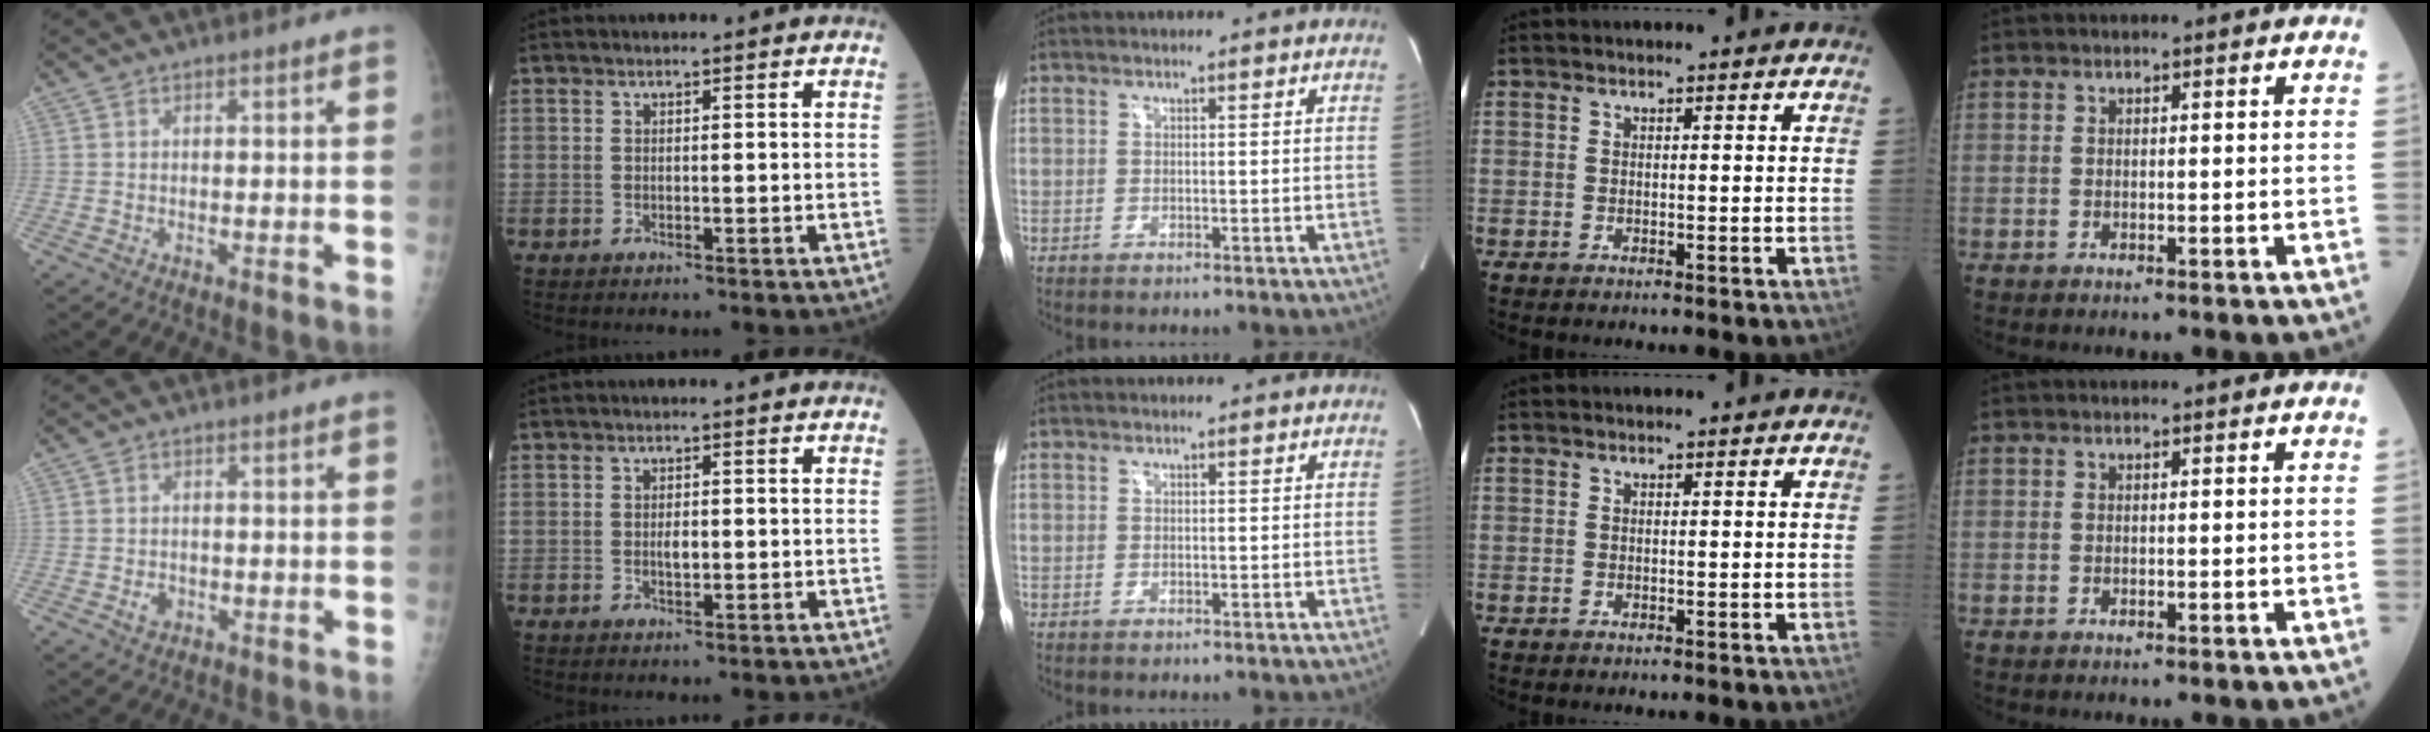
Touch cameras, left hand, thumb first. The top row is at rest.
{"thumb": {"total": 1.9, "force": [-0.7, 1.5, 0.9], "torque": [-0.009, 0.004, -0.008]}, "index": {"total": 1.5, "force": [-0.4, 0.6, 1.3], "torque": [-0.024, -0.003, -0.007]}}